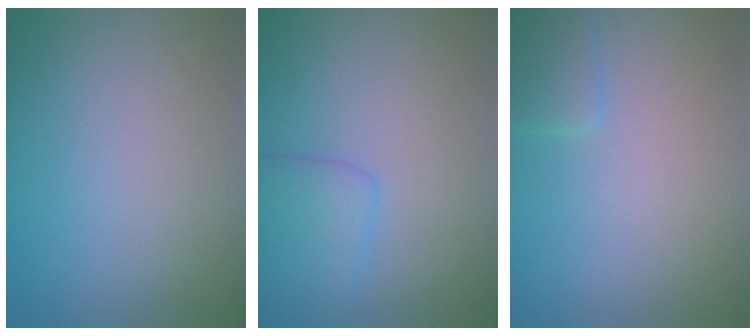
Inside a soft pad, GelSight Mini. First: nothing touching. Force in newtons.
{"total": 2.7, "press": 2.7, "slide": 0.1}
{"total": 1.6, "press": 1.6, "slide": 0.1}